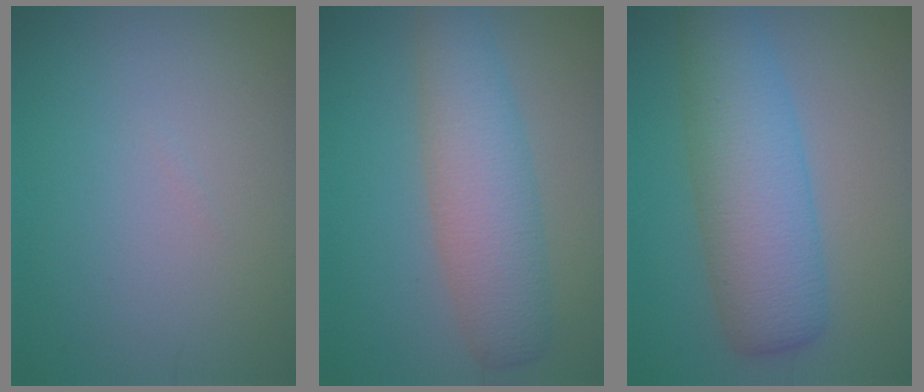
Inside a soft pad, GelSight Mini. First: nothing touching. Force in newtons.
{"total": 6.1, "press": 6.1, "slide": 0.4}
{"total": 7.4, "press": 7.4, "slide": 0.3}